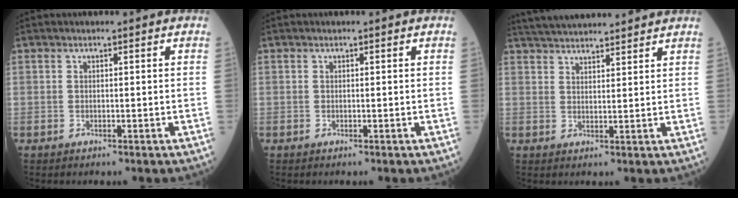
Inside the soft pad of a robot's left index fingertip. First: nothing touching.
{"total": 0.0}
{"total": 11.1, "force": [10.5, 1.0, 3.6], "torque": [-0.069, 0.033, 0.159]}